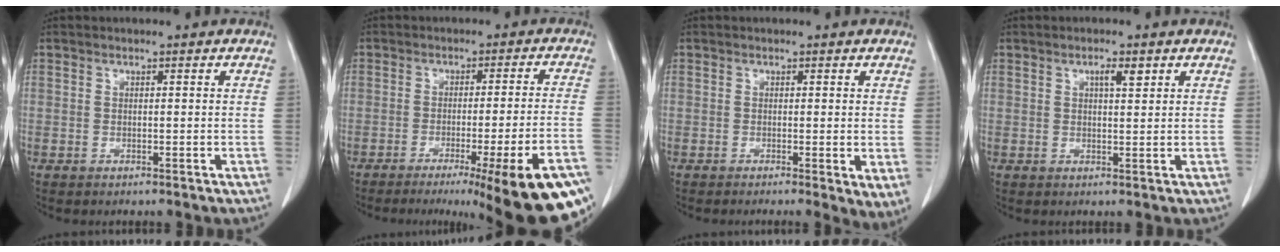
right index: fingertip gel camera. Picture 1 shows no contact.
{"total": 20.9, "force": [-13.9, 0.6, 15.6], "torque": [-0.108, -0.015, -0.183]}
{"total": 3.5, "force": [-0.9, 0.7, 3.4], "torque": [-0.039, -0.013, -0.015]}
{"total": 2.2, "force": [1.2, 0.5, 1.8], "torque": [-0.033, 0.000, 0.019]}